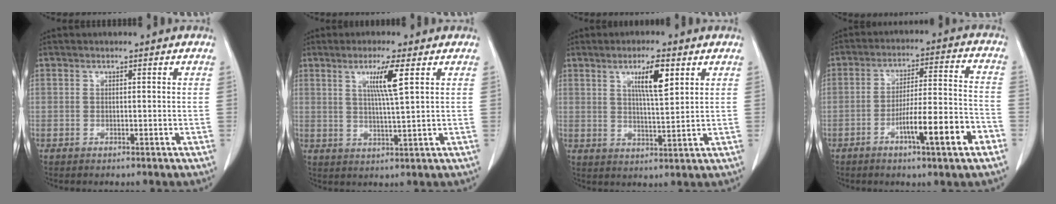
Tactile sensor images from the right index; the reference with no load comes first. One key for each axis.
{"total": 5.8, "fx": 2.2, "fy": -0.7, "fz": 5.3, "tx": -0.096, "ty": -0.005, "tz": 0.041}
{"total": 6.6, "fx": 3.1, "fy": 0.9, "fz": 5.8, "tx": -0.101, "ty": -0.002, "tz": 0.053}
{"total": 11.8, "fx": -5.5, "fy": 0.6, "fz": 10.5, "tx": -0.166, "ty": 0.006, "tz": -0.086}